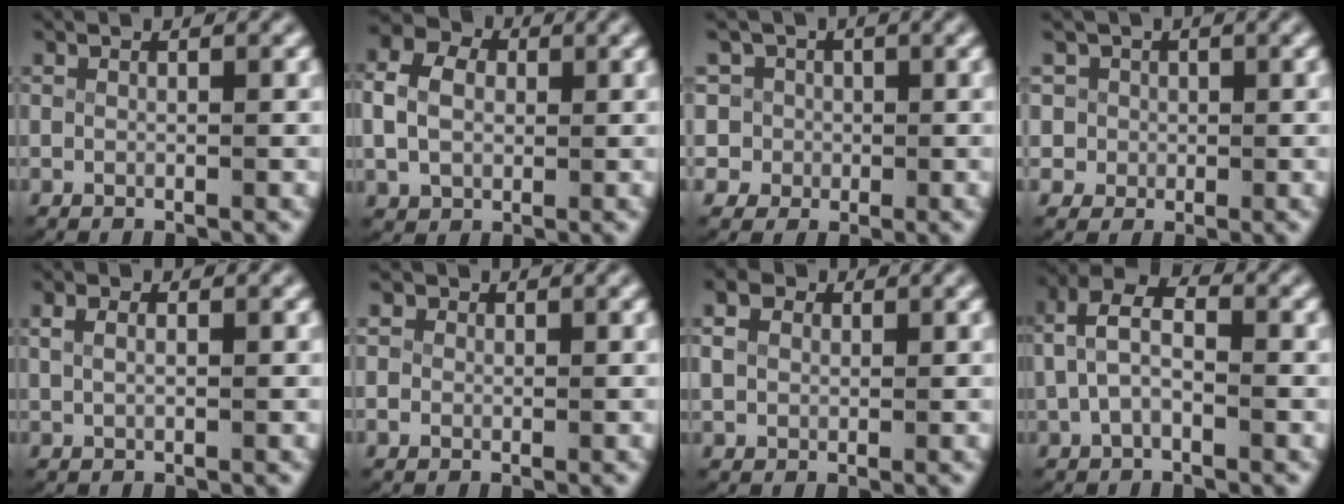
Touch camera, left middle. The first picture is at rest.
{"total": 5.2, "force": [0.5, 4.3, 2.9], "torque": [-0.066, 0.004, 0.008]}
{"total": 9.3, "force": [-0.7, 8.9, 2.4], "torque": [-0.093, -0.032, -0.015]}
{"total": 6.2, "force": [0.1, 5.9, 1.8], "torque": [-0.066, -0.025, 0.003]}
{"total": 1.3, "force": [0.4, 0.6, 1.1], "torque": [-0.022, -0.002, 0.012]}
{"total": 2.2, "force": [0.2, 2.2, 0.5], "torque": [-0.024, -0.004, 0.002]}
{"total": 2.2, "force": [0.6, 1.9, 1.0], "torque": [-0.031, -0.003, 0.014]}
{"total": 4.7, "force": [0.5, 2.9, 3.6], "torque": [-0.063, -0.003, 0.007]}